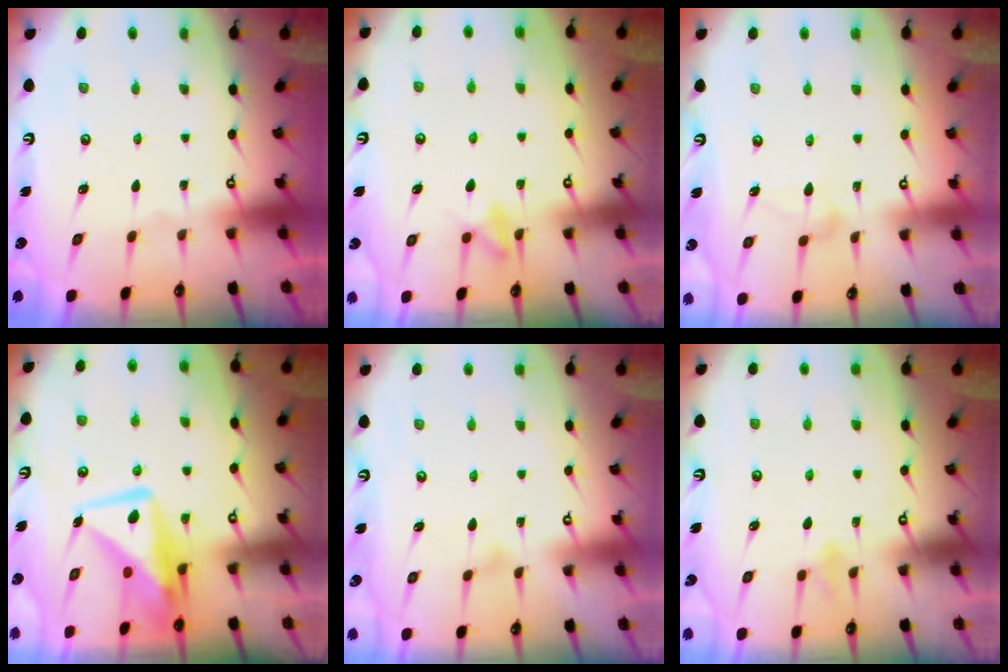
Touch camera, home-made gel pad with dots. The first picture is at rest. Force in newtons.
{"total": 9.5, "press": 9.4, "slide": 1.5}
{"total": 7.8, "press": 7.7, "slide": 0.4}
{"total": 11.8, "press": 11.7, "slide": 0.8}
{"total": 3.9, "press": 3.8, "slide": 0.2}
{"total": 6.6, "press": 6.5, "slide": 1.2}